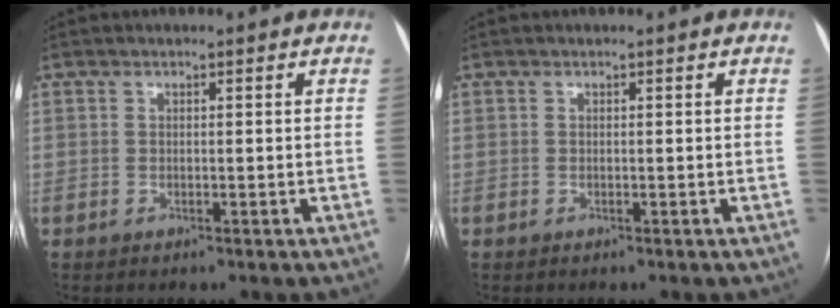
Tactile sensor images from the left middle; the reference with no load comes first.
{"total": 0.0}